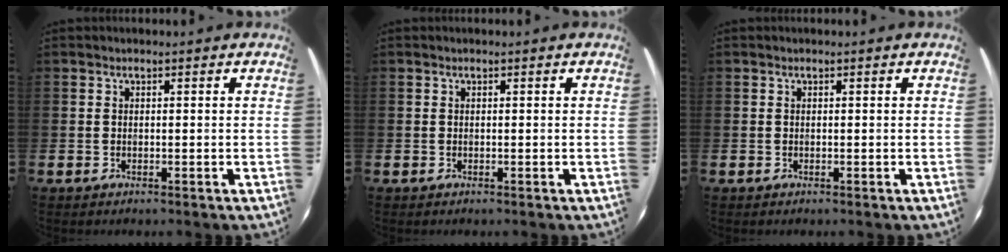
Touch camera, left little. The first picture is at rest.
{"total": 0.0}
{"total": 0.0}